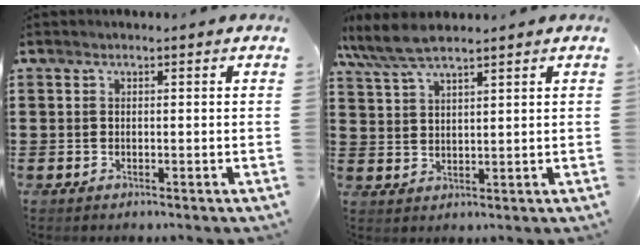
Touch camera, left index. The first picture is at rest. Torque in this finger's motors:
{"motor_torque": [0.27, -0.83, 0.26, 0.17]}